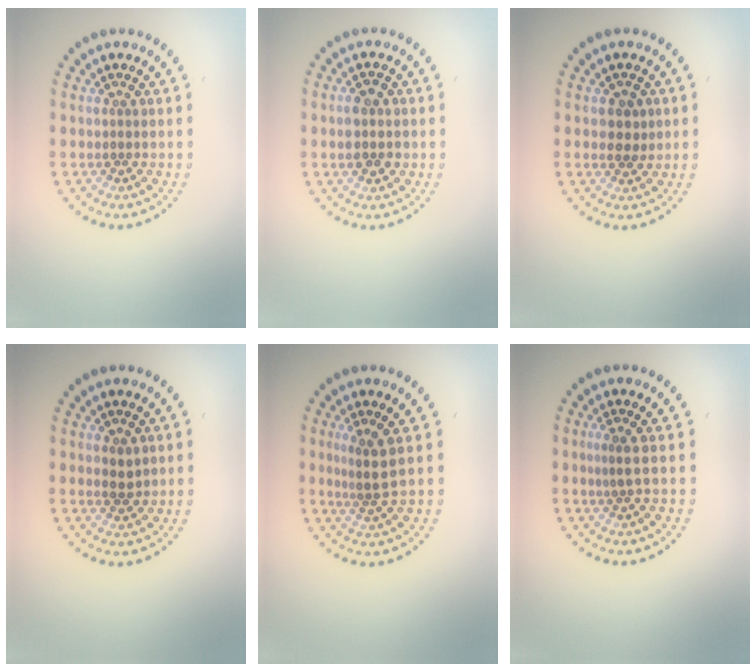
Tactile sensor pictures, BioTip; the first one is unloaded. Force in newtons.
{"total": 2.8, "press": 2.8, "slide": 0.0}
{"total": 1.4, "press": 1.3, "slide": 0.5}
{"total": 1.5, "press": 1.4, "slide": 0.4}
{"total": 2.5, "press": 1.8, "slide": 1.7}
{"total": 1.4, "press": 0.9, "slide": 1.0}